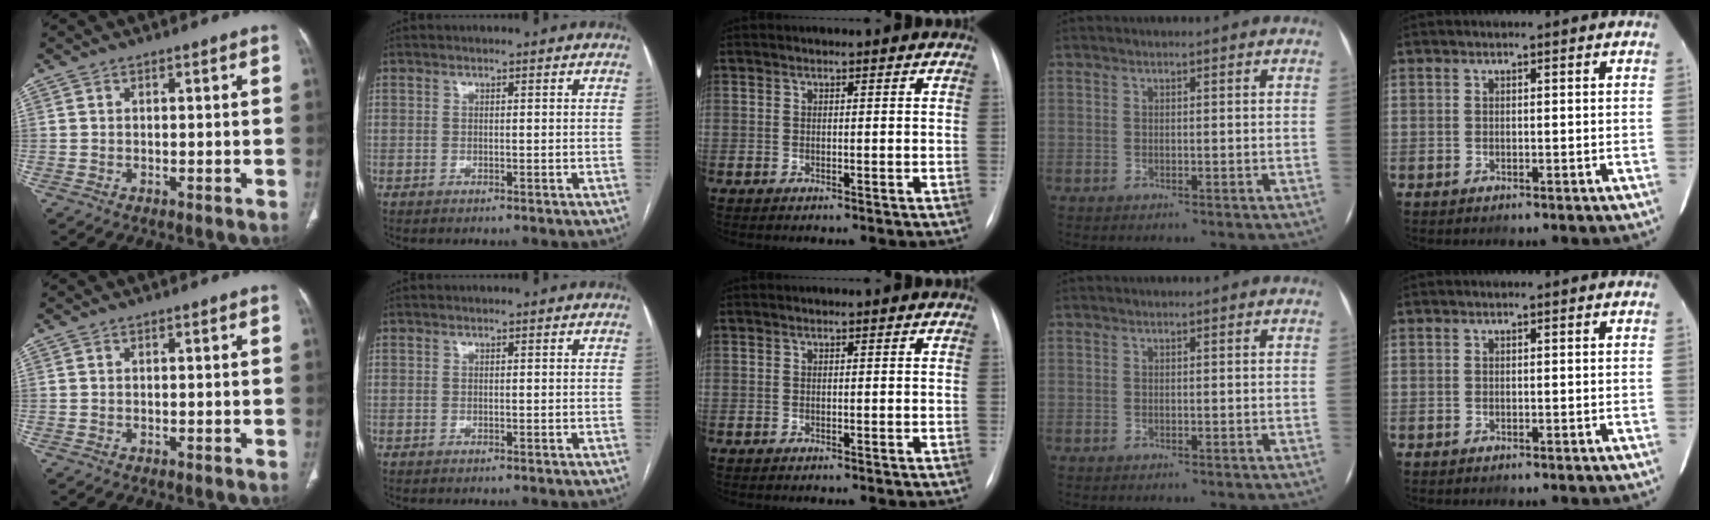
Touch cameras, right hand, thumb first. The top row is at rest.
{}